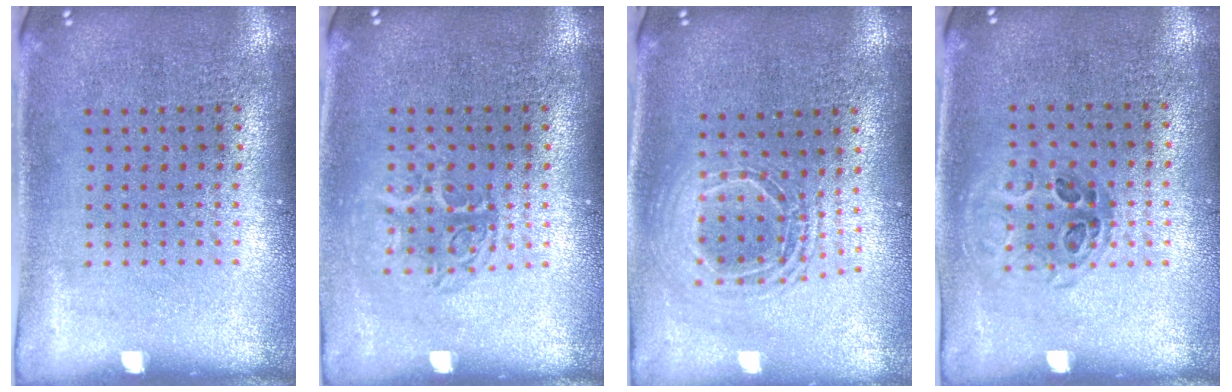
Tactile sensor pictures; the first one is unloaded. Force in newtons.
{"total": 1.4, "press": 1.1, "slide": 0.7}
{"total": 1.8, "press": 1.4, "slide": 1.0}
{"total": 1.0, "press": 0.8, "slide": 0.6}